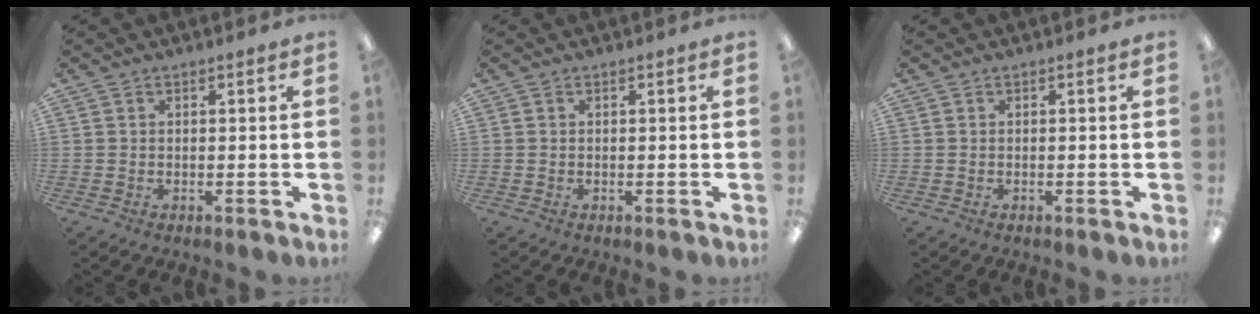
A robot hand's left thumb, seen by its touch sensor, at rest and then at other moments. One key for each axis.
{"total": 0.0}
{"total": 0.0}